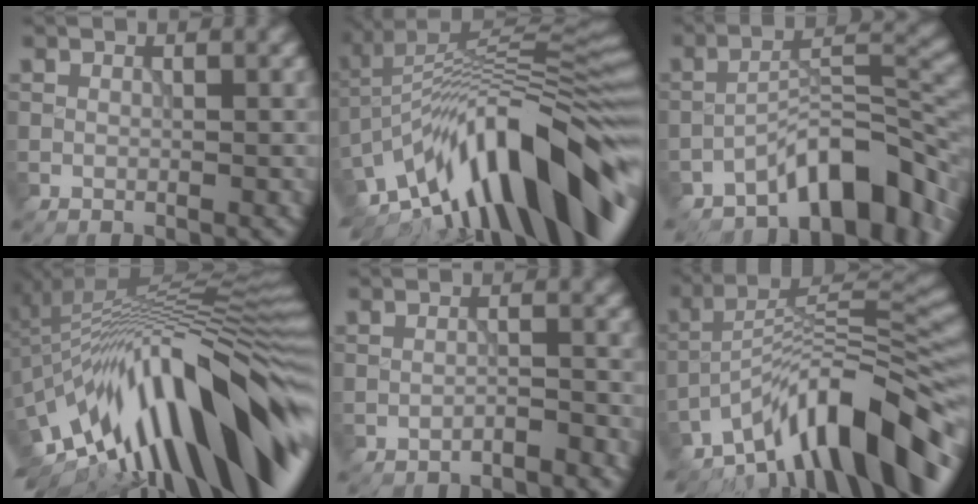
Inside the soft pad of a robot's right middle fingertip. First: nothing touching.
{"total": 15.8, "force": [-6.8, 5.6, 13.1], "torque": [-0.194, 0.036, -0.138]}
{"total": 8.6, "force": [-5.8, 3.0, 5.5], "torque": [-0.062, 0.009, -0.104]}
{"total": 17.2, "force": [-4.4, 5.6, 15.7], "torque": [-0.232, 0.038, -0.099]}
{"total": 1.5, "force": [-1.5, 0.2, 0.4], "torque": [-0.001, 0.006, -0.030]}
{"total": 13.1, "force": [-8.5, 3.9, 9.2], "torque": [-0.129, 0.034, -0.152]}